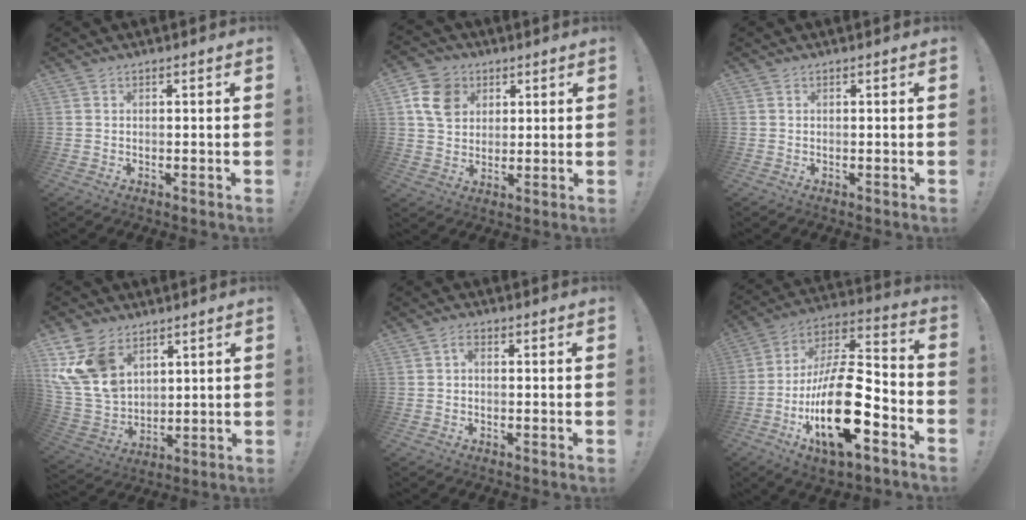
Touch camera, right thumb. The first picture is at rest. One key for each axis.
{"total": 10.5, "fx": 4.2, "fy": 8.5, "fz": 4.4, "tx": -0.063, "ty": -0.011, "tz": 0.087}
{"total": 0.0}
{"total": 15.9, "fx": 7.5, "fy": 11.1, "fz": 8.5, "tx": -0.181, "ty": -0.042, "tz": 0.146}
{"total": 1.8, "fx": -0.2, "fy": 1.1, "fz": 1.4, "tx": -0.023, "ty": 0.004, "tz": -0.007}
{"total": 25.0, "fx": -8.5, "fy": 9.9, "fz": 21.3, "tx": -0.405, "ty": 0.044, "tz": -0.137}